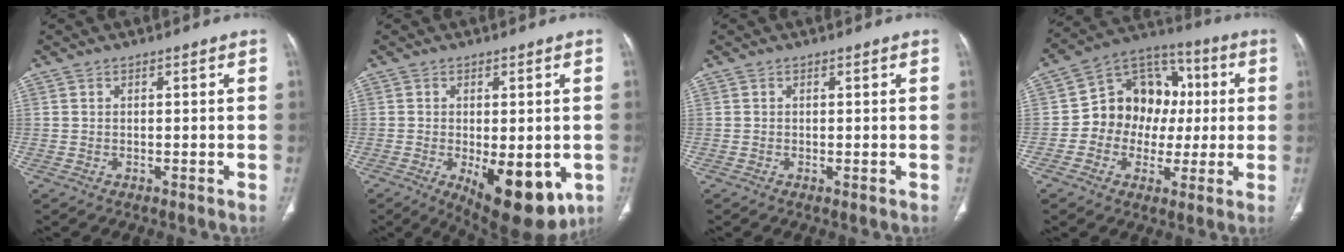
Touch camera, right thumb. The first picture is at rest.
{"total": 14.4, "force": [-4.8, 6.5, 12.0], "torque": [-0.145, -0.014, -0.050]}
{"total": 0.0}
{"total": 15.1, "force": [0.2, 12.6, 8.3], "torque": [-0.080, 0.033, -0.004]}